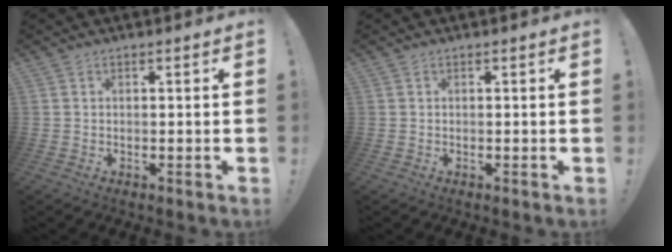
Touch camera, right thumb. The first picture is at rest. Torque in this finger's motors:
{"motor_torque": [0.03, 0.02, 0.01, 0.03, 0.00]}